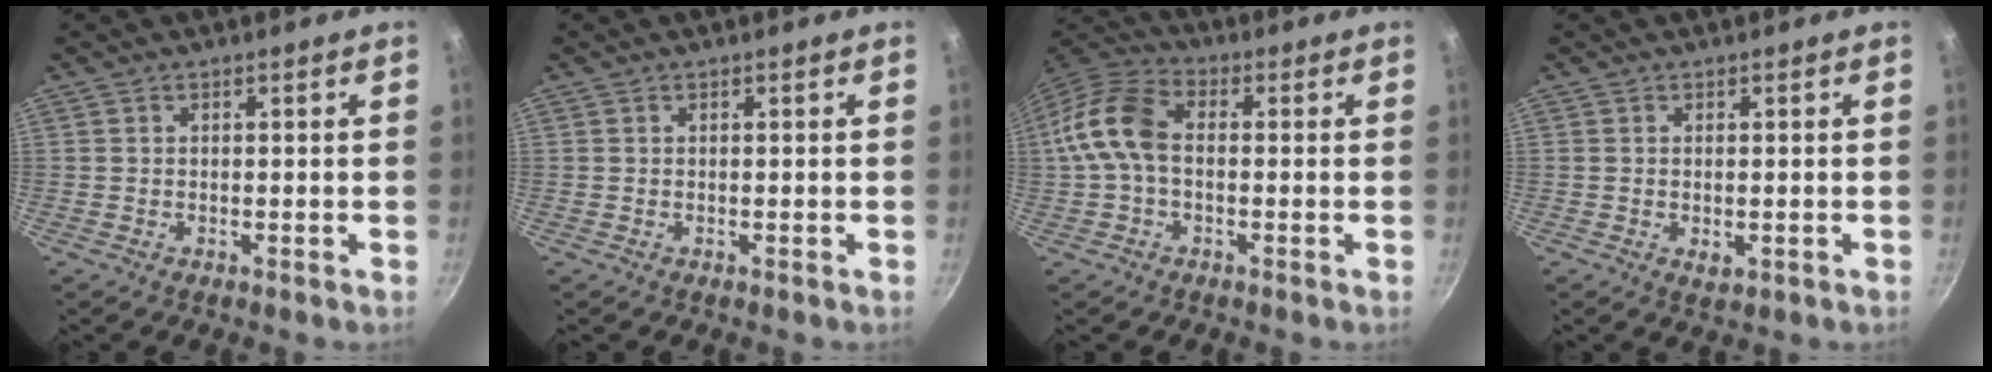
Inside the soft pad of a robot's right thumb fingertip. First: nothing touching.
{"total": 0.0}
{"total": 10.9, "force": [-0.3, 6.9, 8.4], "torque": [-0.159, 0.034, -0.023]}
{"total": 2.3, "force": [-0.5, 1.3, 1.9], "torque": [-0.030, -0.006, -0.005]}